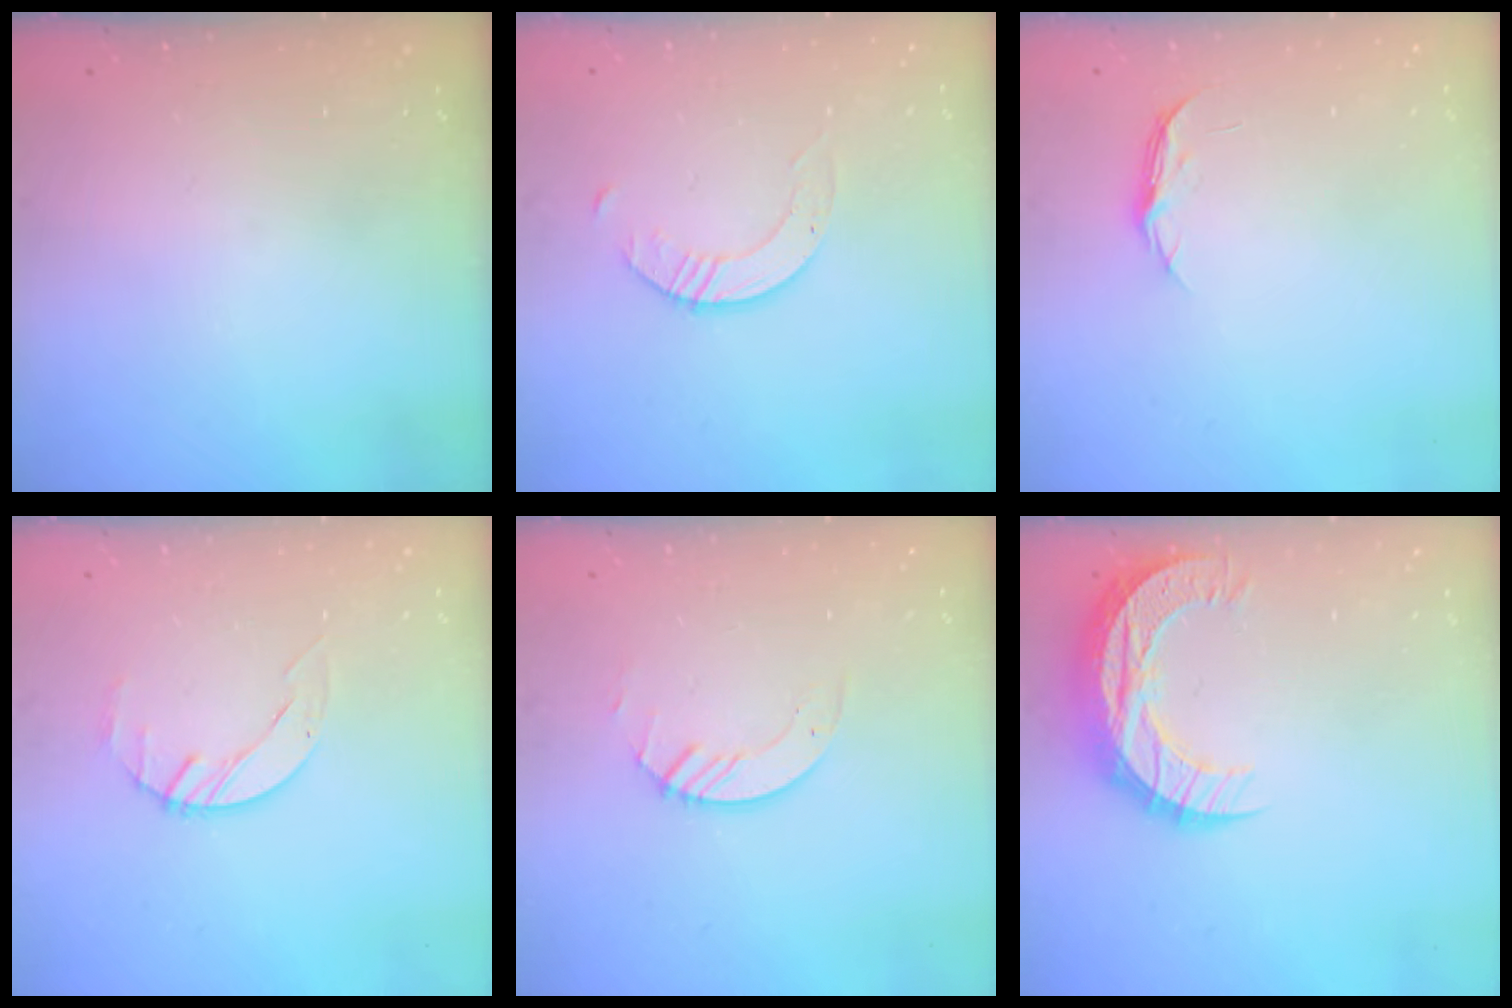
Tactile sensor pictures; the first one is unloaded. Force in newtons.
{"total": 1.7, "press": 1.7, "slide": 0.2}
{"total": 4.5, "press": 4.5, "slide": 0.5}
{"total": 1.4, "press": 1.4, "slide": 0.2}
{"total": 3.7, "press": 3.7, "slide": 0.4}
{"total": 12.7, "press": 12.7, "slide": 0.9}